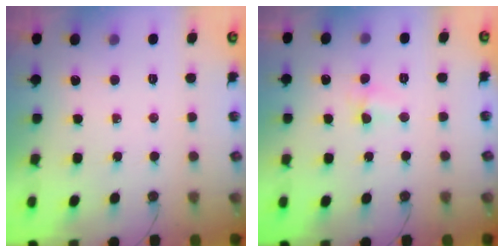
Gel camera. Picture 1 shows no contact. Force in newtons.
{"total": 3.9, "press": 3.8, "slide": 0.6}